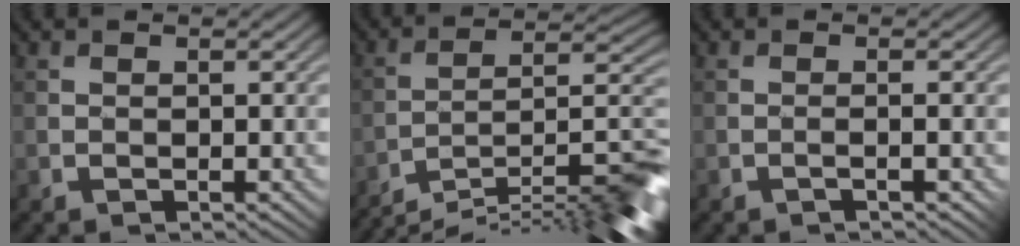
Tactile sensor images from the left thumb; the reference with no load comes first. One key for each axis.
{"total": 13.4, "fx": -10.1, "fy": 1.9, "fz": 8.5, "tx": -0.124, "ty": 0.011, "tz": -0.165}
{"total": 0.8, "fx": -0.4, "fy": -0.6, "fz": 0.4, "tx": -0.009, "ty": 0.007, "tz": -0.011}